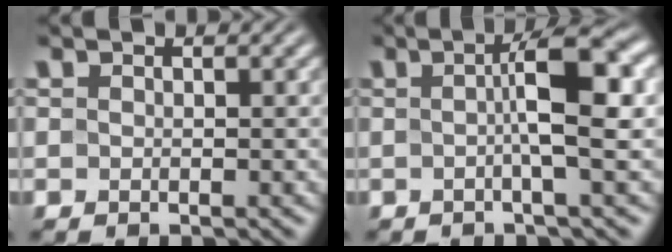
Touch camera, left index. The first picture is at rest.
{"total": 5.6, "force": [0.4, 1.0, 5.5], "torque": [-0.084, 0.014, 0.001]}